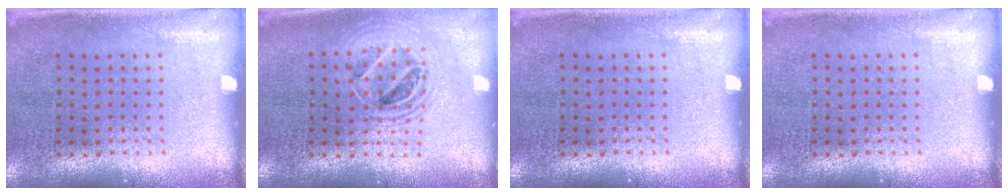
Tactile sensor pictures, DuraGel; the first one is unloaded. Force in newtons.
{"total": 1.7, "press": 1.4, "slide": 0.9}
{"total": 0.0}
{"total": 0.0}